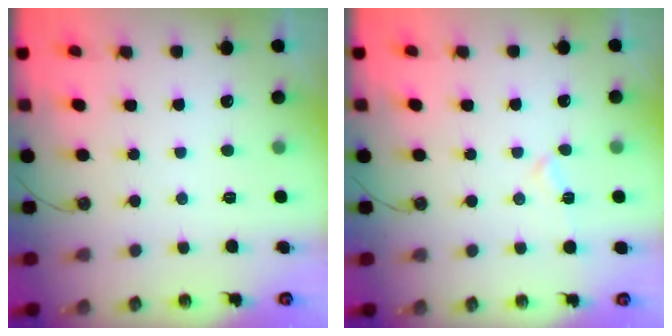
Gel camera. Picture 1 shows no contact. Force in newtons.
{"total": 5.2, "press": 4.7, "slide": 2.3}